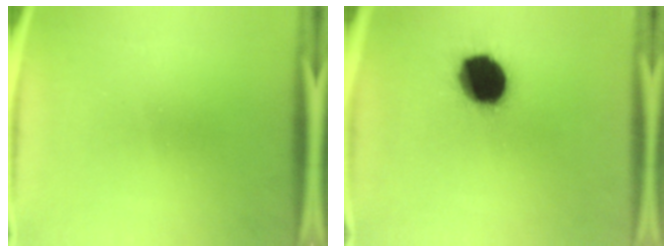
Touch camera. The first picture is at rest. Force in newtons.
{"total": 16.1}